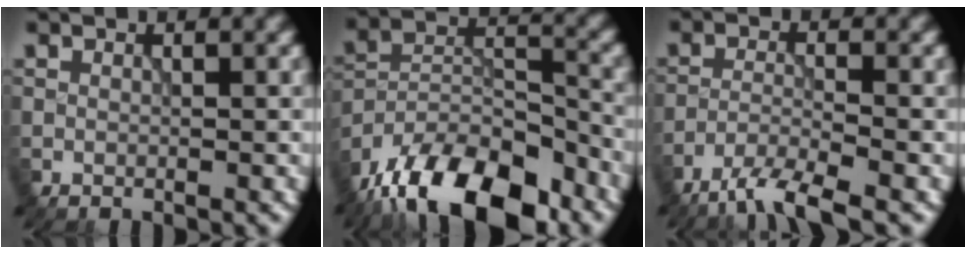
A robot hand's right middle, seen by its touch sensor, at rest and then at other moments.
{"total": 14.6, "force": [-10.6, 5.8, 8.1], "torque": [-0.160, 0.001, -0.180]}
{"total": 4.6, "force": [-3.6, 0.7, 2.8], "torque": [-0.054, -0.005, -0.077]}